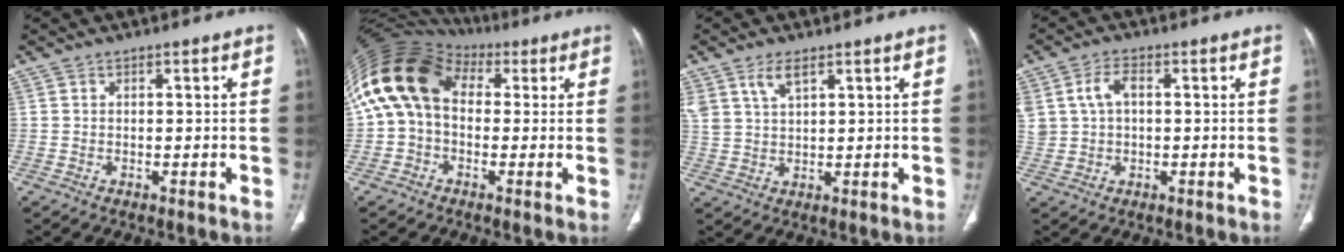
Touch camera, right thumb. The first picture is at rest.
{"total": 15.4, "force": [2.5, 11.0, 10.5], "torque": [-0.197, 0.049, 0.038]}
{"total": 4.8, "force": [3.0, 2.0, 3.2], "torque": [-0.063, -0.010, 0.067]}
{"total": 6.8, "force": [1.4, 4.5, 5.0], "torque": [-0.108, 0.014, 0.033]}